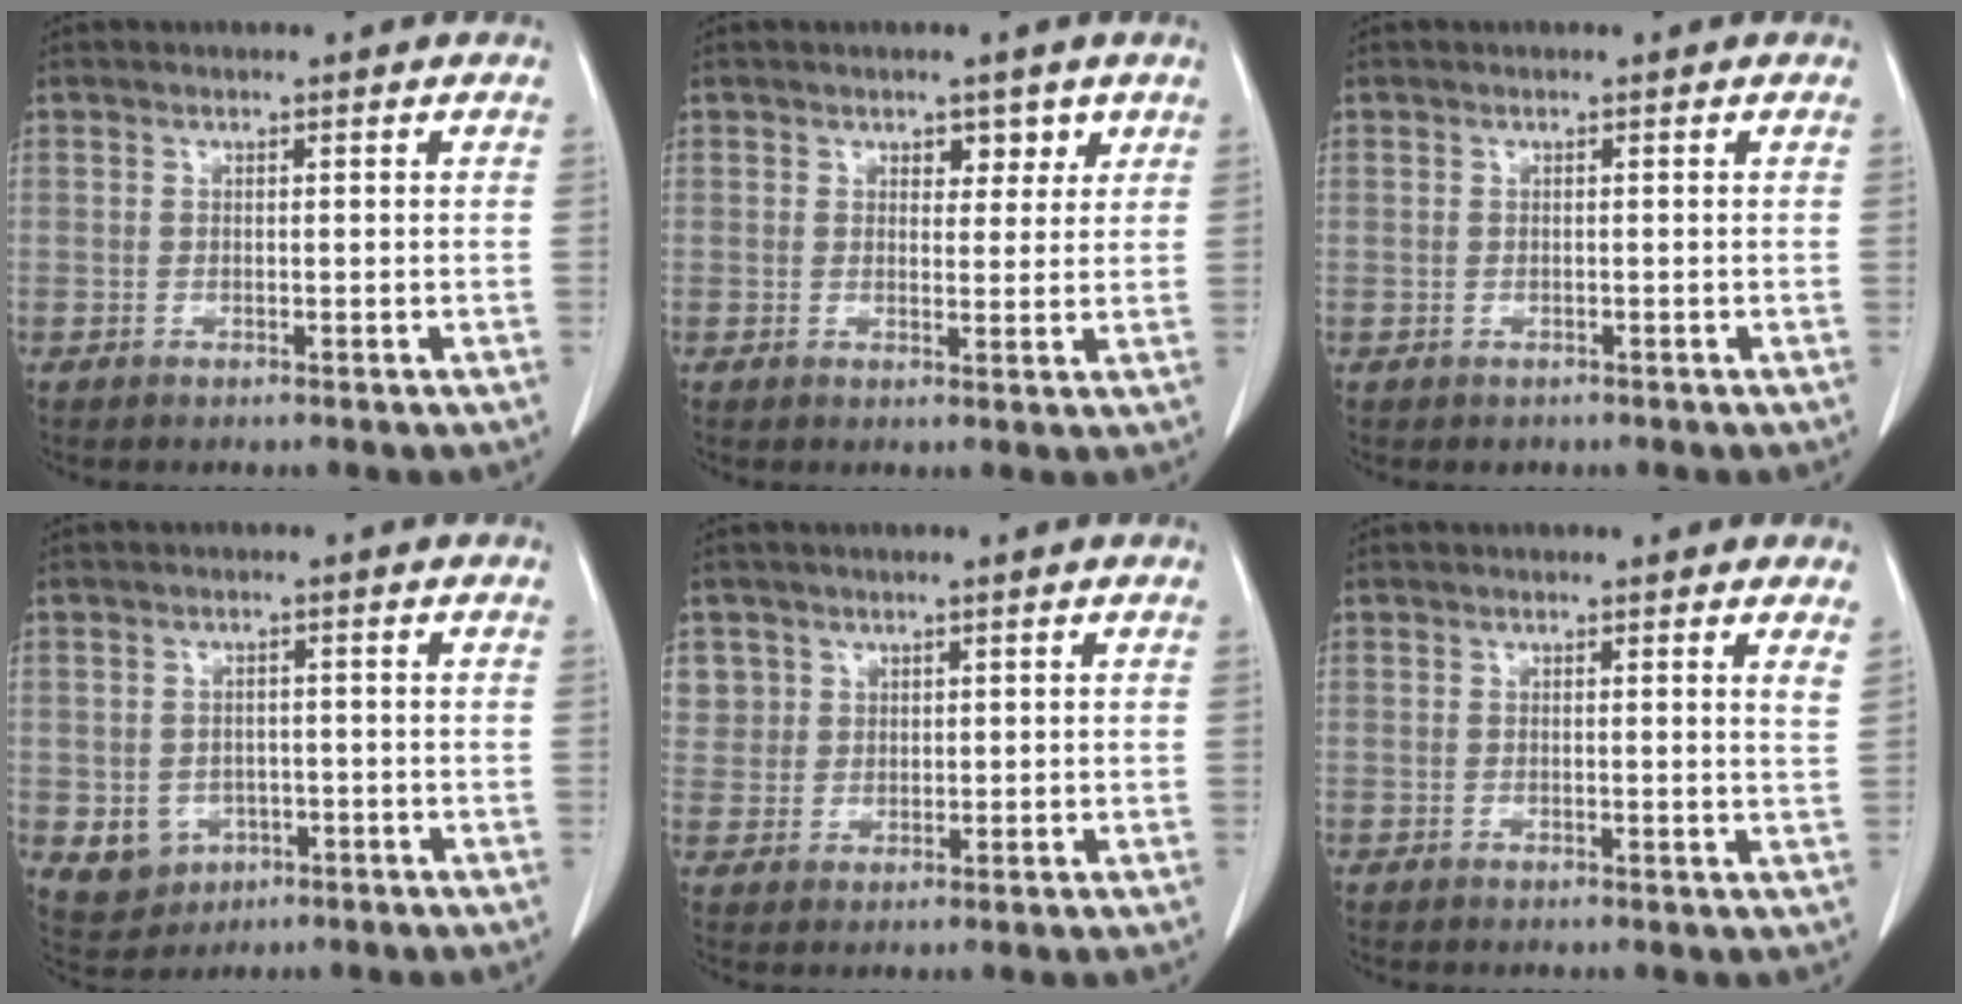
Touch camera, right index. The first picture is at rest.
{"total": 2.7, "force": [1.7, 1.6, 1.4], "torque": [-0.011, -0.001, 0.025]}
{"total": 0.8, "force": [-0.4, 0.7, -0.1], "torque": [-0.005, 0.003, -0.002]}
{"total": 5.7, "force": [-1.7, 5.1, 1.7], "torque": [-0.027, 0.003, -0.012]}
{"total": 4.4, "force": [2.2, 3.8, -0.1], "torque": [0.017, 0.002, 0.044]}
{"total": 1.6, "force": [1.3, -0.3, 1.0], "torque": [-0.022, -0.008, 0.009]}